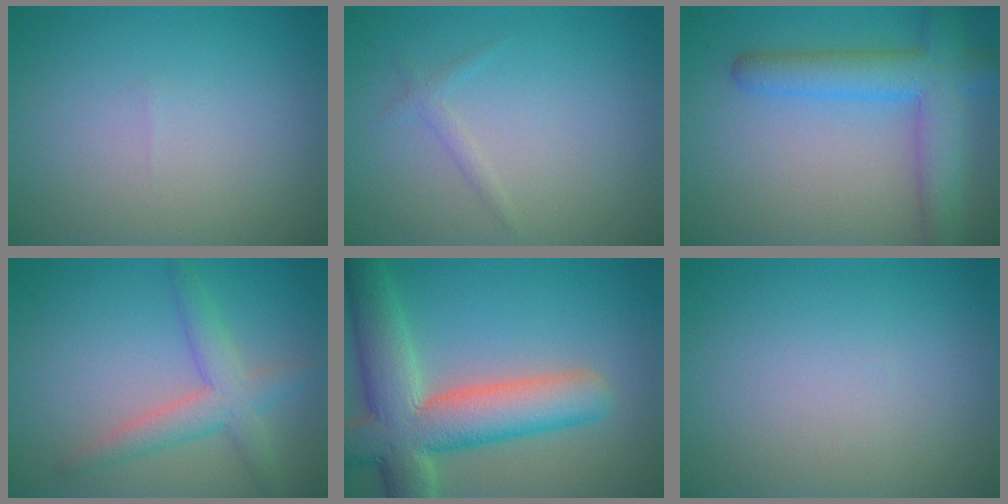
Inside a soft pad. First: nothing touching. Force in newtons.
{"total": 0.9, "press": 0.9, "slide": 0.1}
{"total": 6.2, "press": 6.2, "slide": 0.2}
{"total": 3.9, "press": 3.9, "slide": 0.1}
{"total": 9.9, "press": 9.9, "slide": 0.8}
{"total": 0.0}